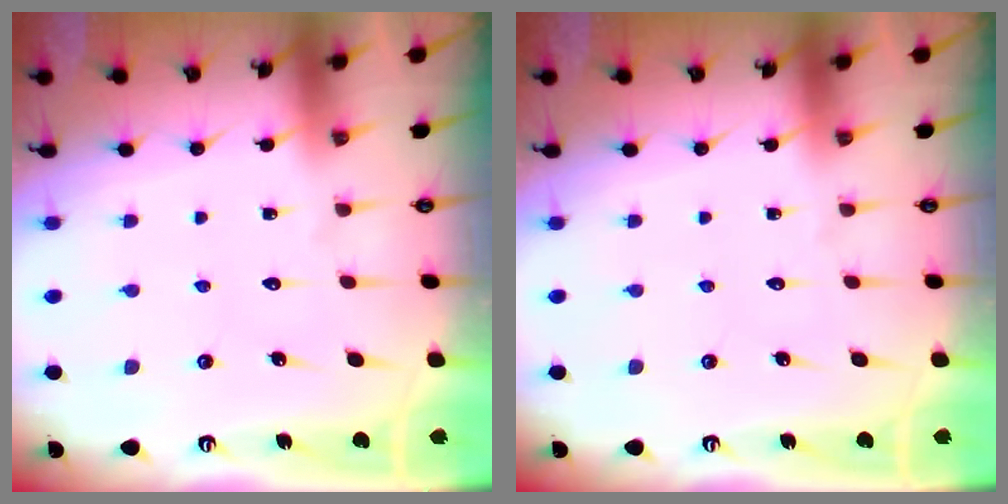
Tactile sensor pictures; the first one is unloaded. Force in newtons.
{"total": 0.0}